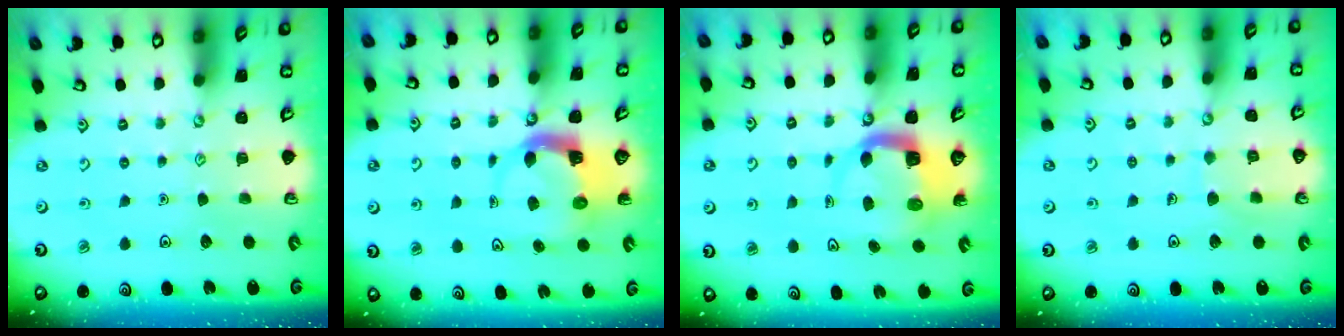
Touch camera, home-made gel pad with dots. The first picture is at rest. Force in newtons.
{"total": 4.1, "press": 4.0, "slide": 0.8}
{"total": 5.8, "press": 5.8, "slide": 0.9}
{"total": 6.4, "press": 6.4, "slide": 0.5}